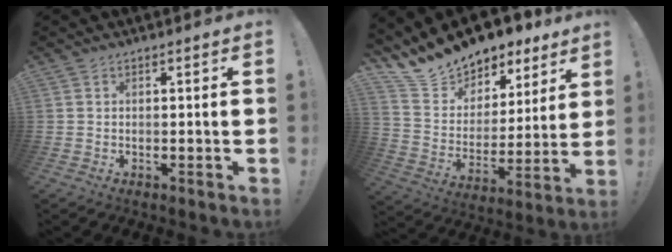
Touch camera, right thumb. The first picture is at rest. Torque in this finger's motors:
{"motor_torque": [0.28, 1.18, 0.65, 0.65, 0.03]}